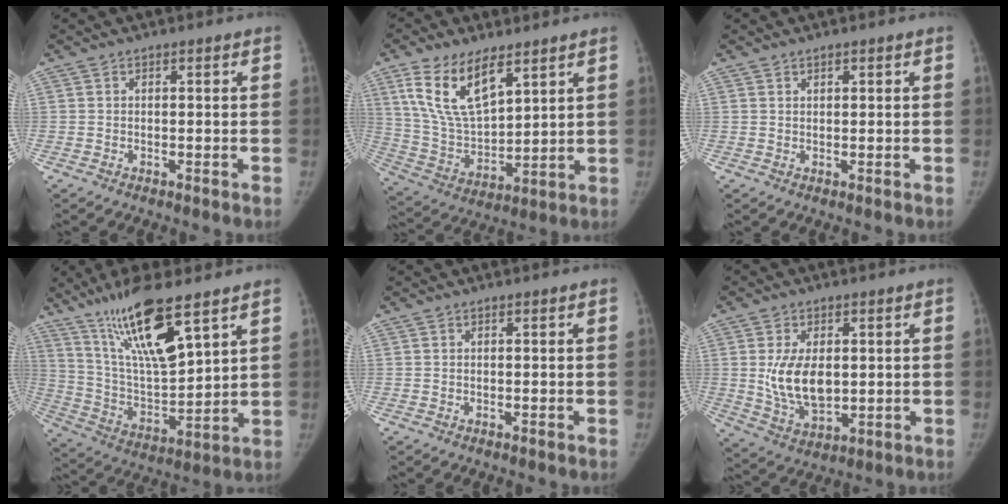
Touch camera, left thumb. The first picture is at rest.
{"total": 15.4, "force": [8.5, 7.1, 10.7], "torque": [-0.182, -0.033, 0.175]}
{"total": 0.7, "force": [0.6, 0.4, 0.3], "torque": [-0.002, -0.003, 0.009]}
{"total": 17.9, "force": [11.3, 4.1, 13.3], "torque": [-0.230, -0.054, 0.223]}
{"total": 0.0}
{"total": 10.9, "force": [1.0, 6.6, 8.6], "torque": [-0.141, -0.015, 0.035]}